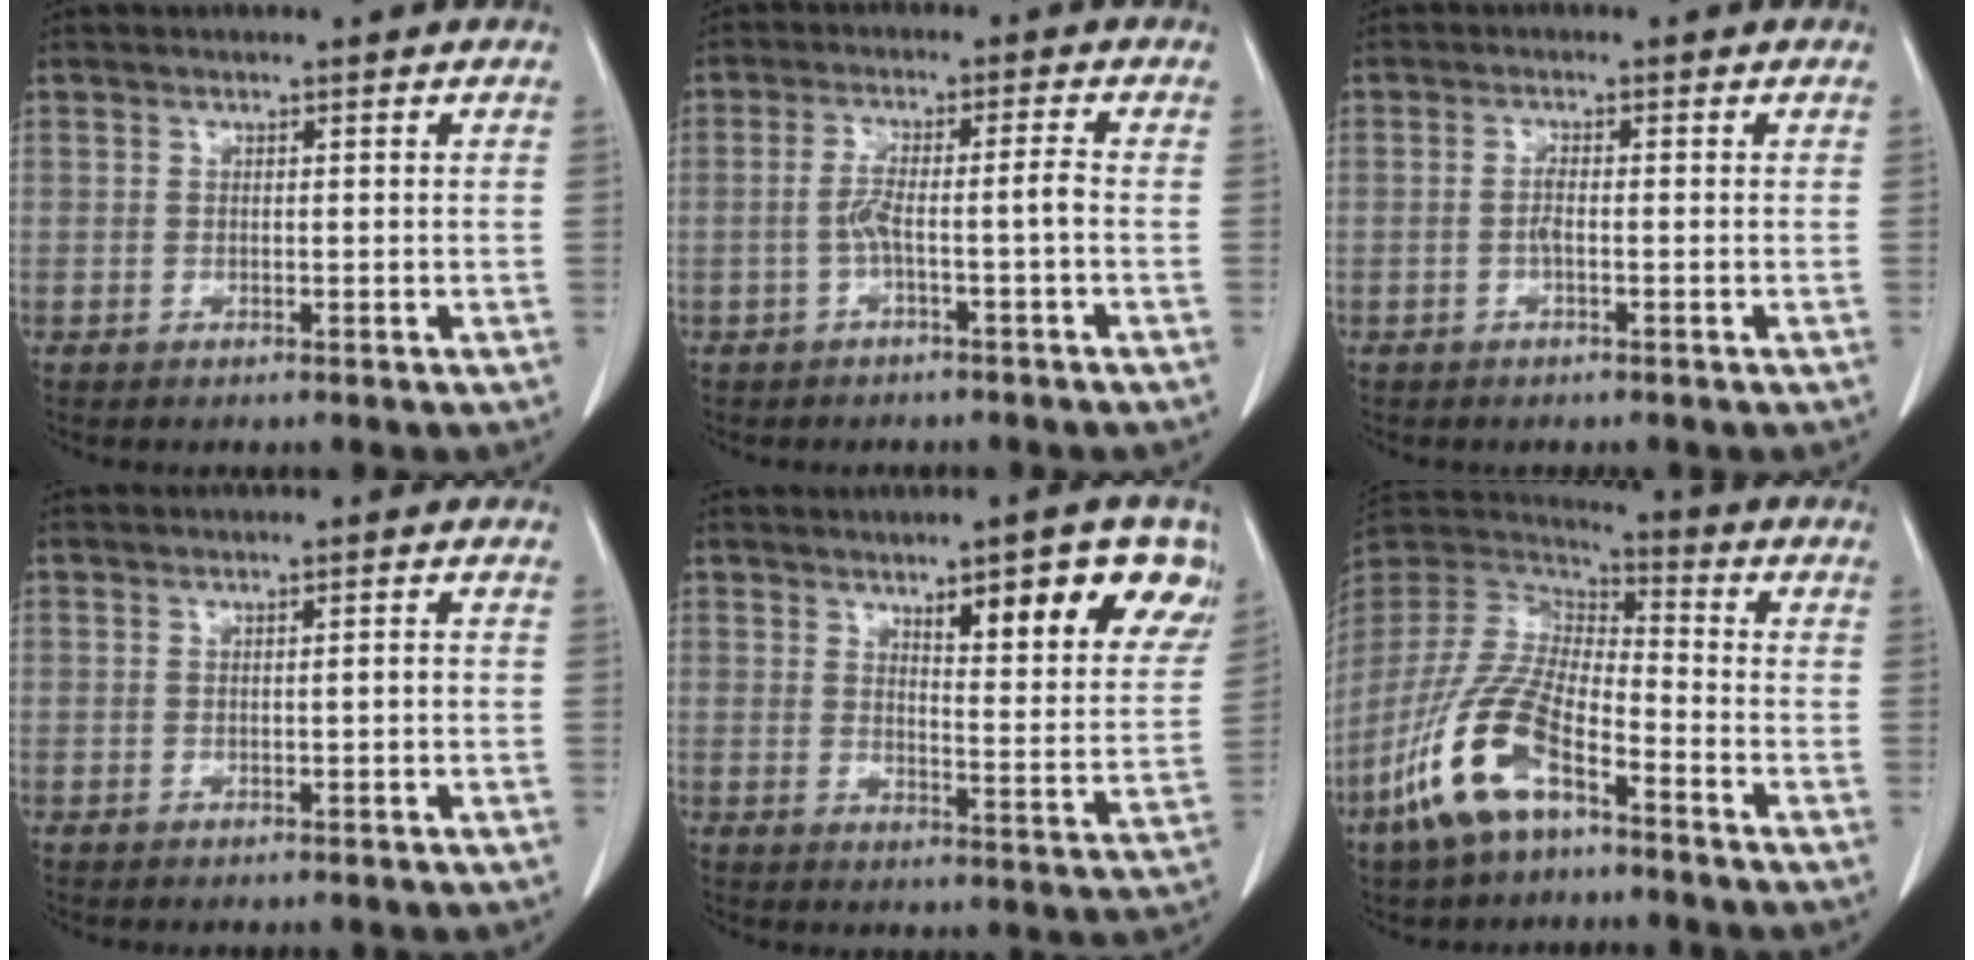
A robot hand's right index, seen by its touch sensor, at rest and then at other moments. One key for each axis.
{"total": 4.3, "fx": -1.4, "fy": -0.3, "fz": 4.0, "tx": -0.080, "ty": 0.016, "tz": -0.023}
{"total": 1.5, "fx": -0.4, "fy": 0.2, "fz": 1.4, "tx": -0.028, "ty": 0.001, "tz": -0.010}
{"total": 0.9, "fx": -0.2, "fy": 0.1, "fz": 0.8, "tx": -0.012, "ty": 0.001, "tz": -0.001}
{"total": 12.6, "fx": 7.3, "fy": 2.4, "fz": 10.0, "tx": -0.121, "ty": -0.003, "tz": 0.096}
{"total": 14.5, "fx": -7.9, "fy": 4.8, "fz": 11.1, "tx": -0.246, "ty": -0.010, "tz": -0.152}